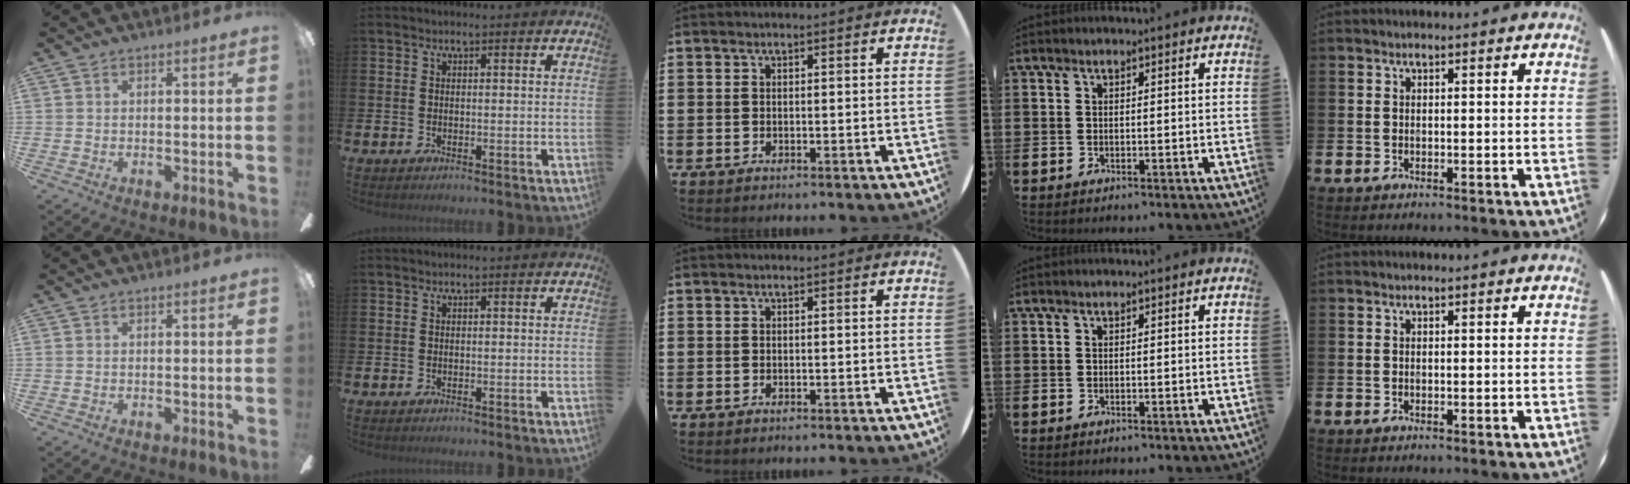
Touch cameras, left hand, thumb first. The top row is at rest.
{}